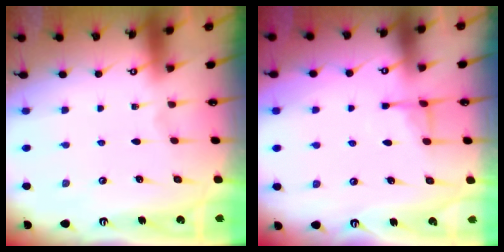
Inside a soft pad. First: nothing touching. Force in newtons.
{"total": 4.9, "press": 4.8, "slide": 0.9}